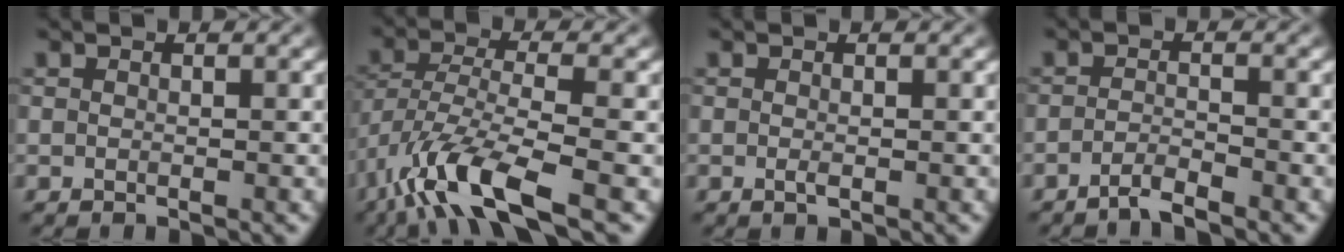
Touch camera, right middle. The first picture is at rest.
{"total": 8.8, "force": [-5.4, 2.3, 6.6], "torque": [-0.131, -0.003, -0.111]}
{"total": 0.6, "force": [-0.1, 0.2, 0.5], "torque": [-0.012, -0.003, -0.001]}
{"total": 1.9, "force": [-1.6, 0.2, 1.1], "torque": [-0.019, 0.001, -0.037]}